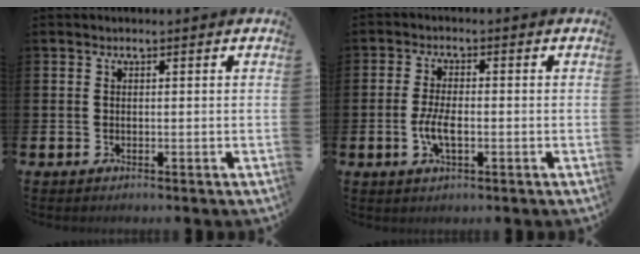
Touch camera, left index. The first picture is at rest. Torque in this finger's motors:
{"motor_torque": [0.59, 0.22, 0.17, 0.16]}